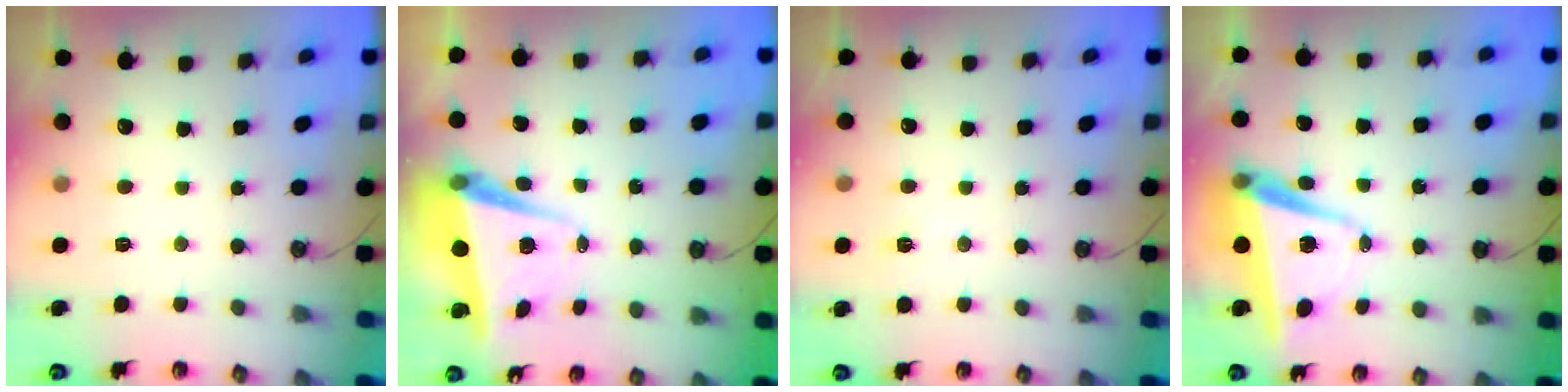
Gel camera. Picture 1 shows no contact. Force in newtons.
{"total": 7.3, "press": 7.1, "slide": 1.3}
{"total": 7.1, "press": 5.4, "slide": 4.6}
{"total": 7.6, "press": 6.5, "slide": 4.0}